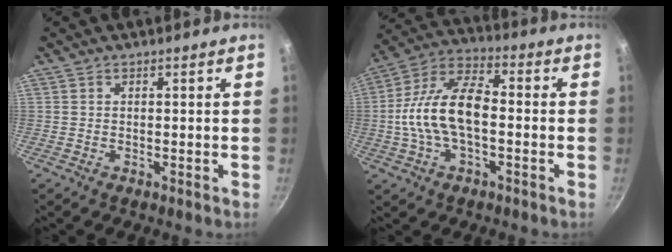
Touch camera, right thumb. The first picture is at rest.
{"total": 14.7, "force": [-1.6, 7.5, 12.5], "torque": [-0.221, 0.041, -0.044]}